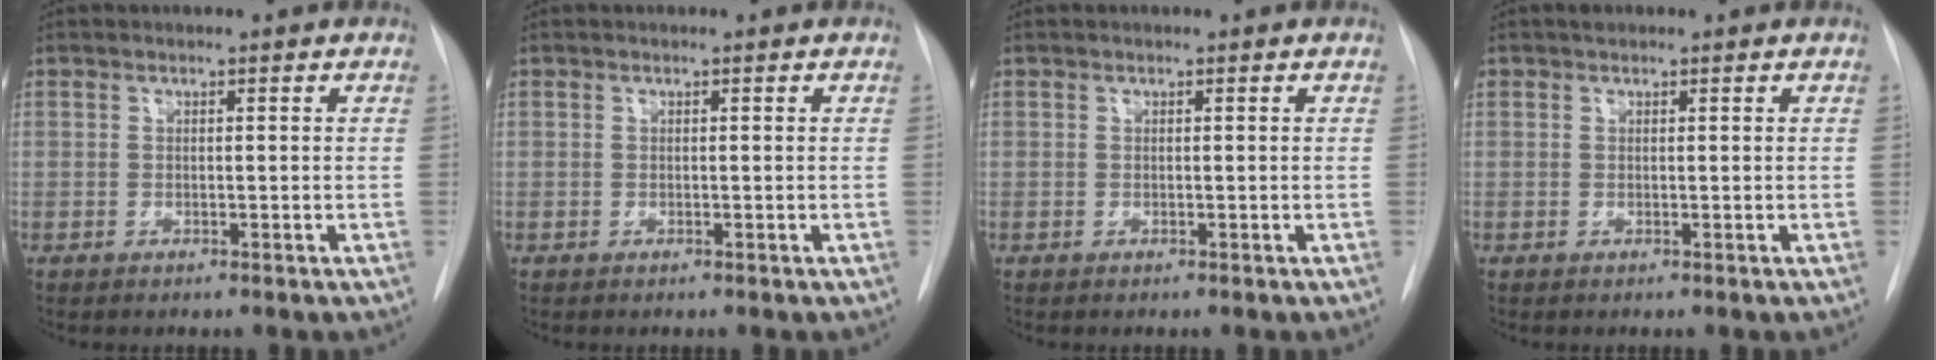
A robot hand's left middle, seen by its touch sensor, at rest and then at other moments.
{"total": 0.0}
{"total": 0.0}
{"total": 0.7, "force": [0.6, 0.4, 0.2], "torque": [-0.009, 0.010, 0.011]}